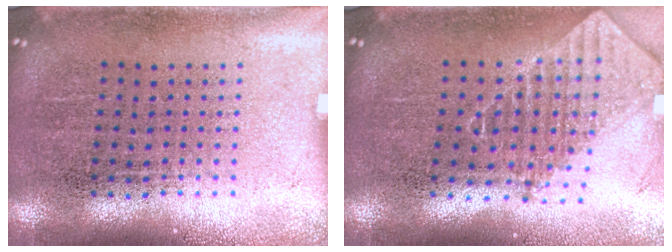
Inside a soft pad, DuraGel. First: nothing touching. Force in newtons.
{"total": 2.0, "press": 1.6, "slide": 1.2}